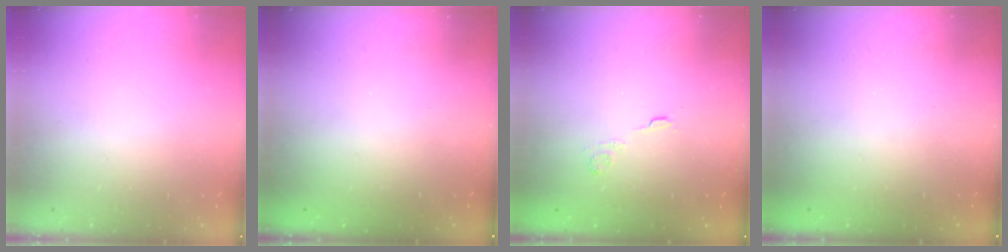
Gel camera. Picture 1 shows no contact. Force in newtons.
{"total": 1.8, "press": 1.6, "slide": 0.7}
{"total": 2.7, "press": 2.3, "slide": 1.4}
{"total": 2.4, "press": 2.2, "slide": 0.8}